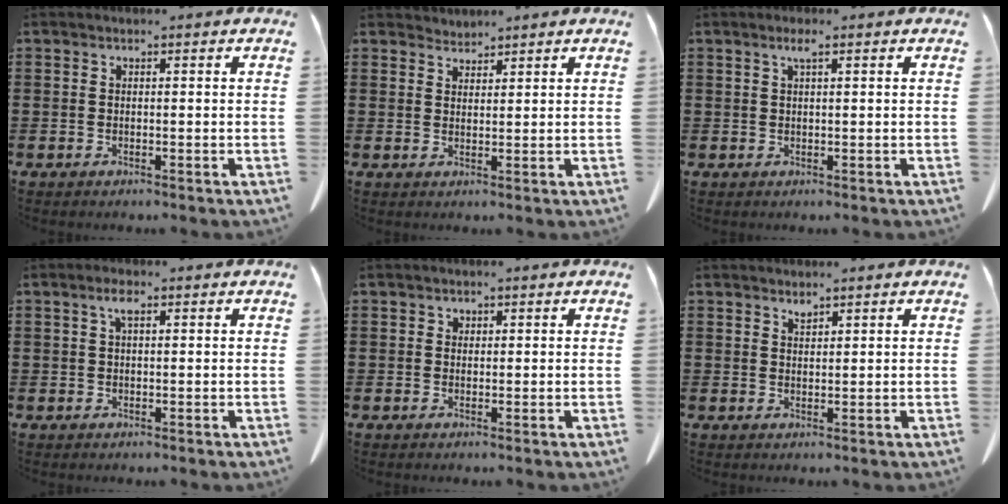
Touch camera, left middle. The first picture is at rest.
{"total": 1.9, "force": [1.9, 0.2, -0.3], "torque": [0.000, -0.001, 0.036]}
{"total": 1.7, "force": [0.8, 0.3, 1.5], "torque": [-0.032, 0.002, 0.014]}
{"total": 2.3, "force": [0.9, 0.9, 1.9], "torque": [-0.042, 0.007, 0.014]}
{"total": 0.7, "force": [0.4, 0.6, 0.0], "torque": [-0.003, 0.002, 0.009]}
{"total": 1.3, "force": [1.2, 0.3, 0.2], "torque": [-0.006, -0.001, 0.024]}